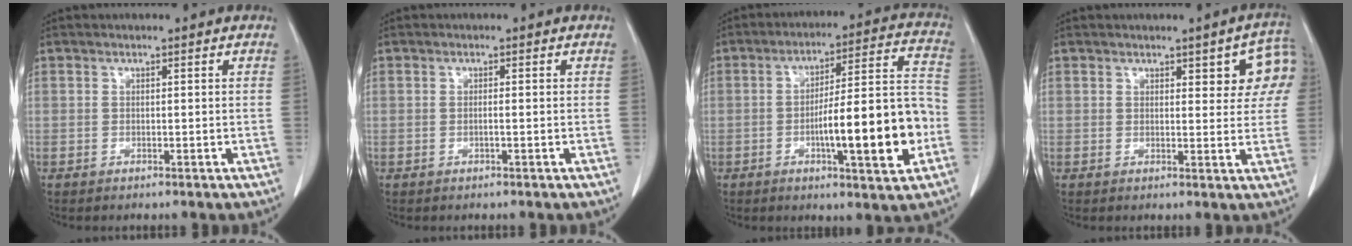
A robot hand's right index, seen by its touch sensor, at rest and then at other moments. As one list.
[{"total": 0.5, "force": [-0.2, 0.0, 0.5], "torque": [-0.009, 0.001, -0.002]}, {"total": 15.7, "force": [-4.3, 1.7, 15.1], "torque": [-0.225, 0.014, -0.060]}, {"total": 6.6, "force": [2.7, 2.4, 5.5], "torque": [-0.050, 0.008, 0.027]}]